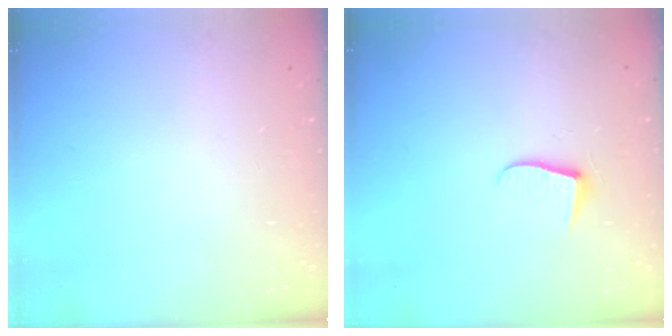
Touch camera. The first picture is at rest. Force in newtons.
{"total": 5.9, "press": 5.9, "slide": 0.6}